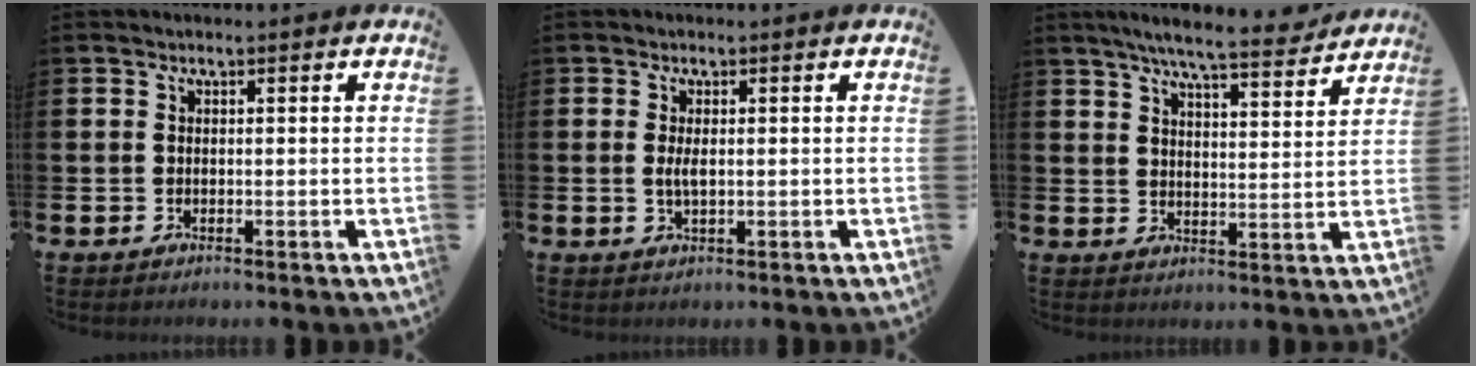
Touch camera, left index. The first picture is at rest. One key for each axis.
{"total": 1.9, "fx": 0.2, "fy": 0.6, "fz": 1.7, "tx": -0.030, "ty": 0.001, "tz": 0.001}
{"total": 7.5, "fx": 6.8, "fy": 0.5, "fz": 2.9, "tx": -0.051, "ty": -0.041, "tz": 0.115}